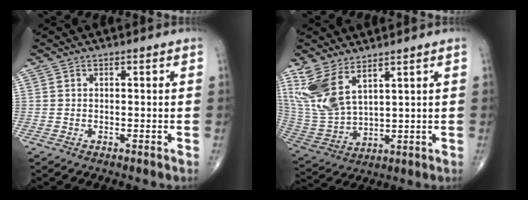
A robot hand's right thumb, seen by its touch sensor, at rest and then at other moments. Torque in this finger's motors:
{"motor_torque": [-0.76, 1.29, 0.93, 0.98, 0.15]}